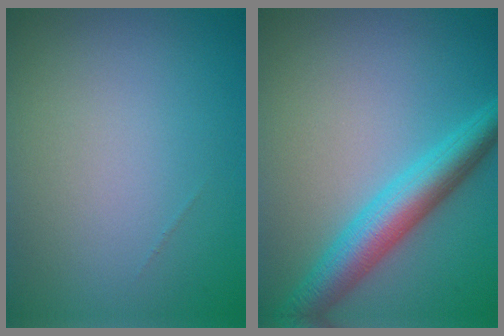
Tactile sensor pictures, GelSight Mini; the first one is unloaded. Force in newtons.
{"total": 5.6, "press": 5.6, "slide": 0.2}